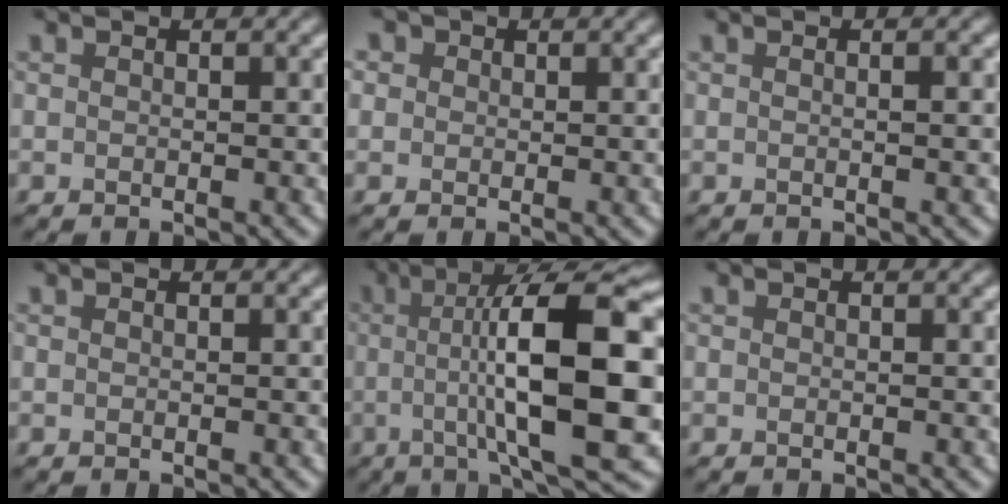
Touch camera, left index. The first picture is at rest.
{"total": 2.1, "force": [1.0, 1.7, 0.8], "torque": [-0.014, 0.013, 0.001]}
{"total": 1.4, "force": [0.2, 0.5, 1.3], "torque": [-0.013, -0.001, -0.005]}
{"total": 0.0}
{"total": 14.5, "force": [0.0, 3.3, 14.1], "torque": [-0.190, 0.013, -0.002]}
{"total": 0.0}